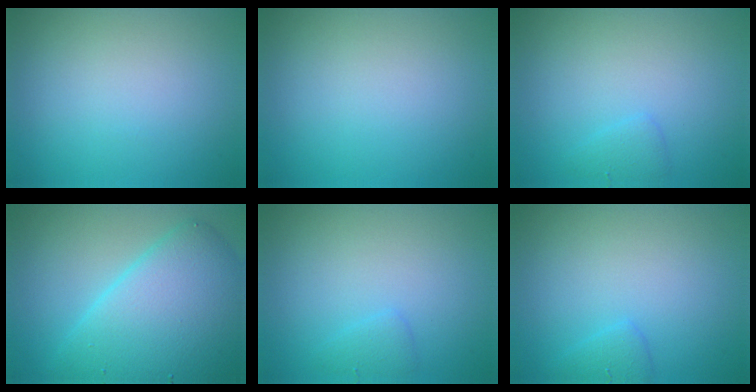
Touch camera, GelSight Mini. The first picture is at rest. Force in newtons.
{"total": 0.0}
{"total": 1.1, "press": 1.1, "slide": 0.0}
{"total": 9.8, "press": 9.8, "slide": 0.3}
{"total": 1.1, "press": 1.1, "slide": 0.0}
{"total": 1.2, "press": 1.2, "slide": 0.1}